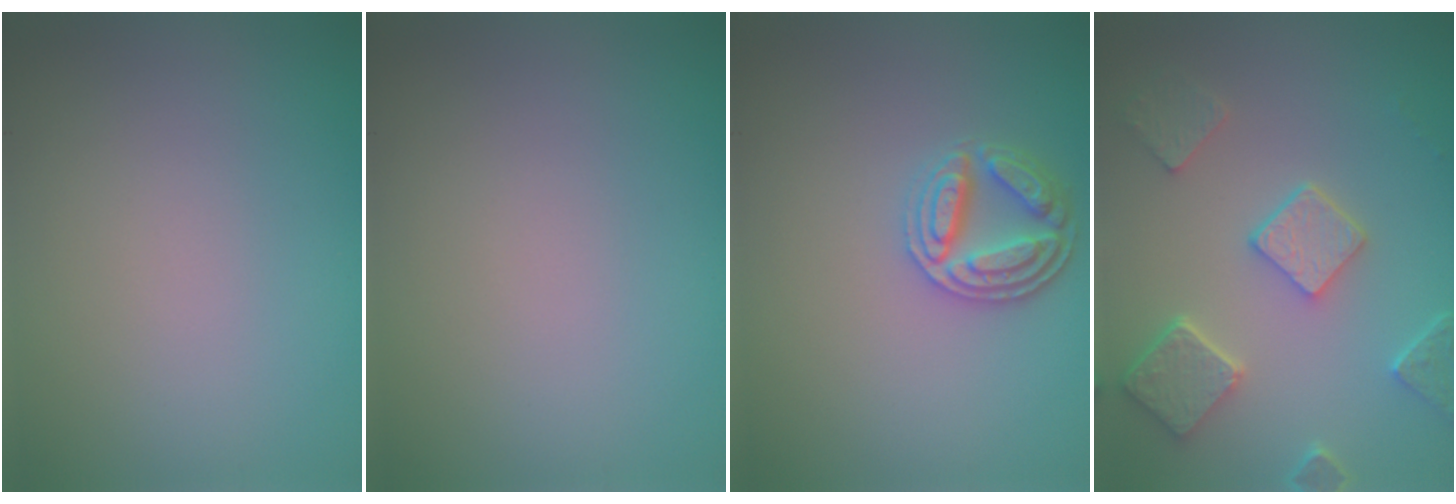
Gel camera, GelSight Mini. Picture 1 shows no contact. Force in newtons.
{"total": 0.0}
{"total": 3.3, "press": 3.1, "slide": 1.1}
{"total": 5.0, "press": 3.9, "slide": 3.0}